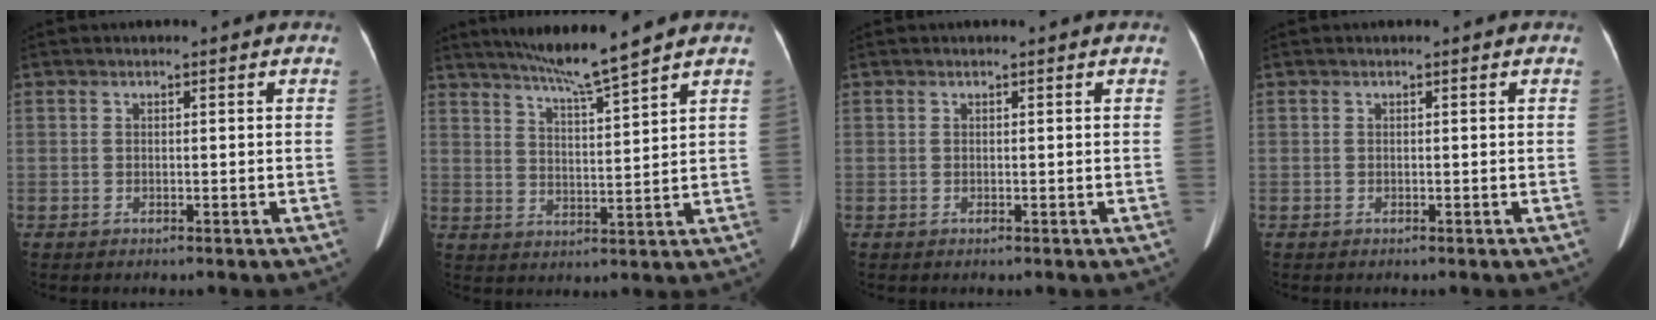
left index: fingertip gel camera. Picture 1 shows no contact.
{"total": 8.3, "force": [7.0, -1.6, 4.1], "torque": [-0.068, -0.006, 0.123]}
{"total": 0.0}
{"total": 0.0}